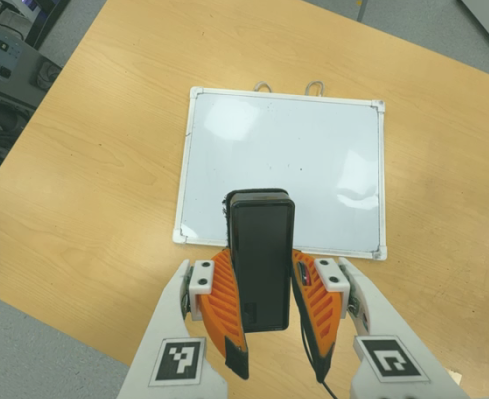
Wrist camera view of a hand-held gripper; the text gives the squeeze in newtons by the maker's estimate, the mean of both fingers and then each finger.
{"total": 6.7, "left": 5.7, "right": 7.7}